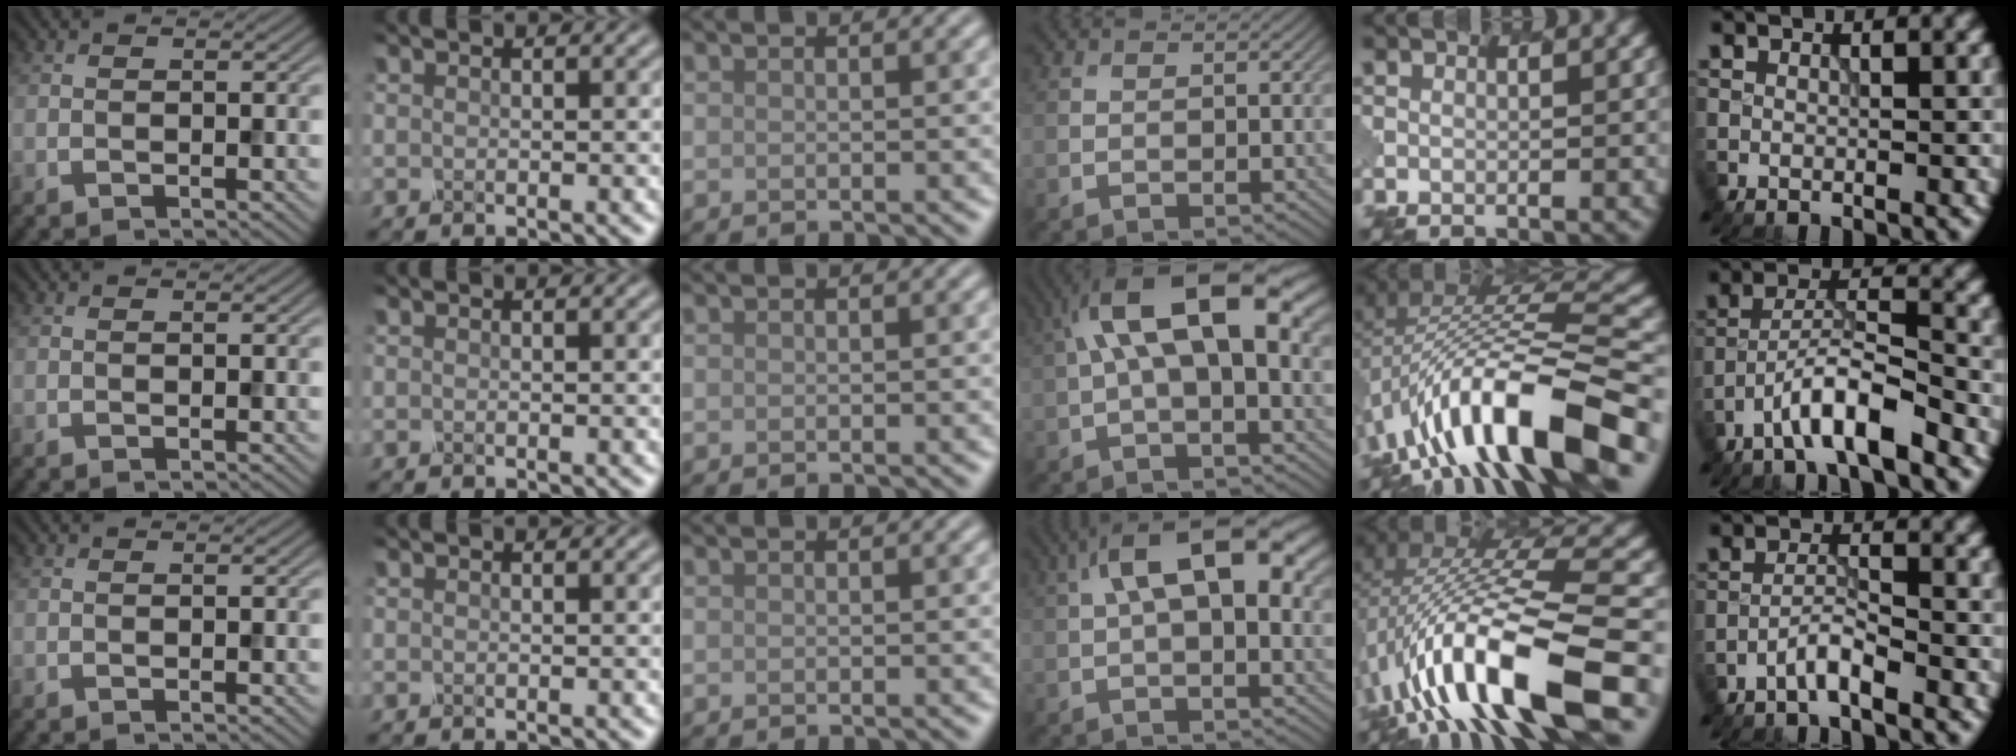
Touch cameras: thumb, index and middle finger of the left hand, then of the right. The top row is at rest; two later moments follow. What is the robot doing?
{"motion": "shake", "object": "salt shaker"}